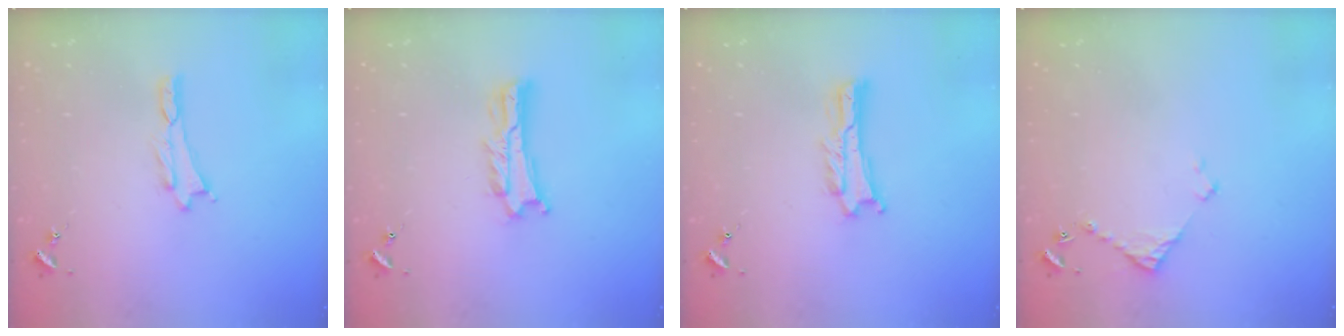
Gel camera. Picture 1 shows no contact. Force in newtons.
{"total": 2.0, "press": 2.0, "slide": 0.3}
{"total": 1.0, "press": 1.0, "slide": 0.2}
{"total": 3.7, "press": 3.6, "slide": 0.3}